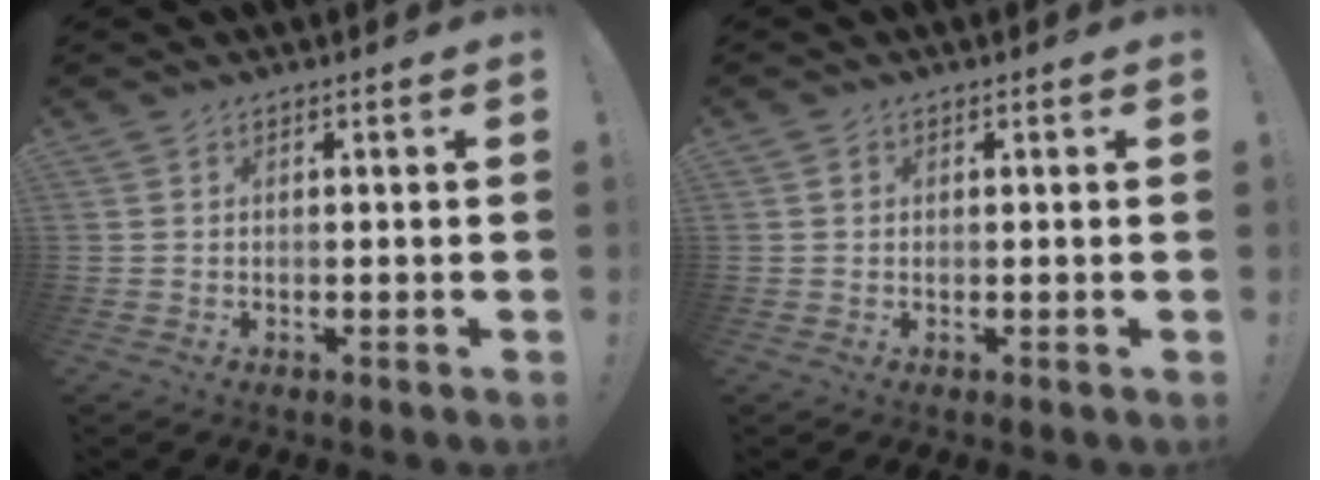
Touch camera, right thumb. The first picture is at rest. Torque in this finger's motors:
{"motor_torque": [0.37, 0.33, -0.17, -0.09, 0.00]}